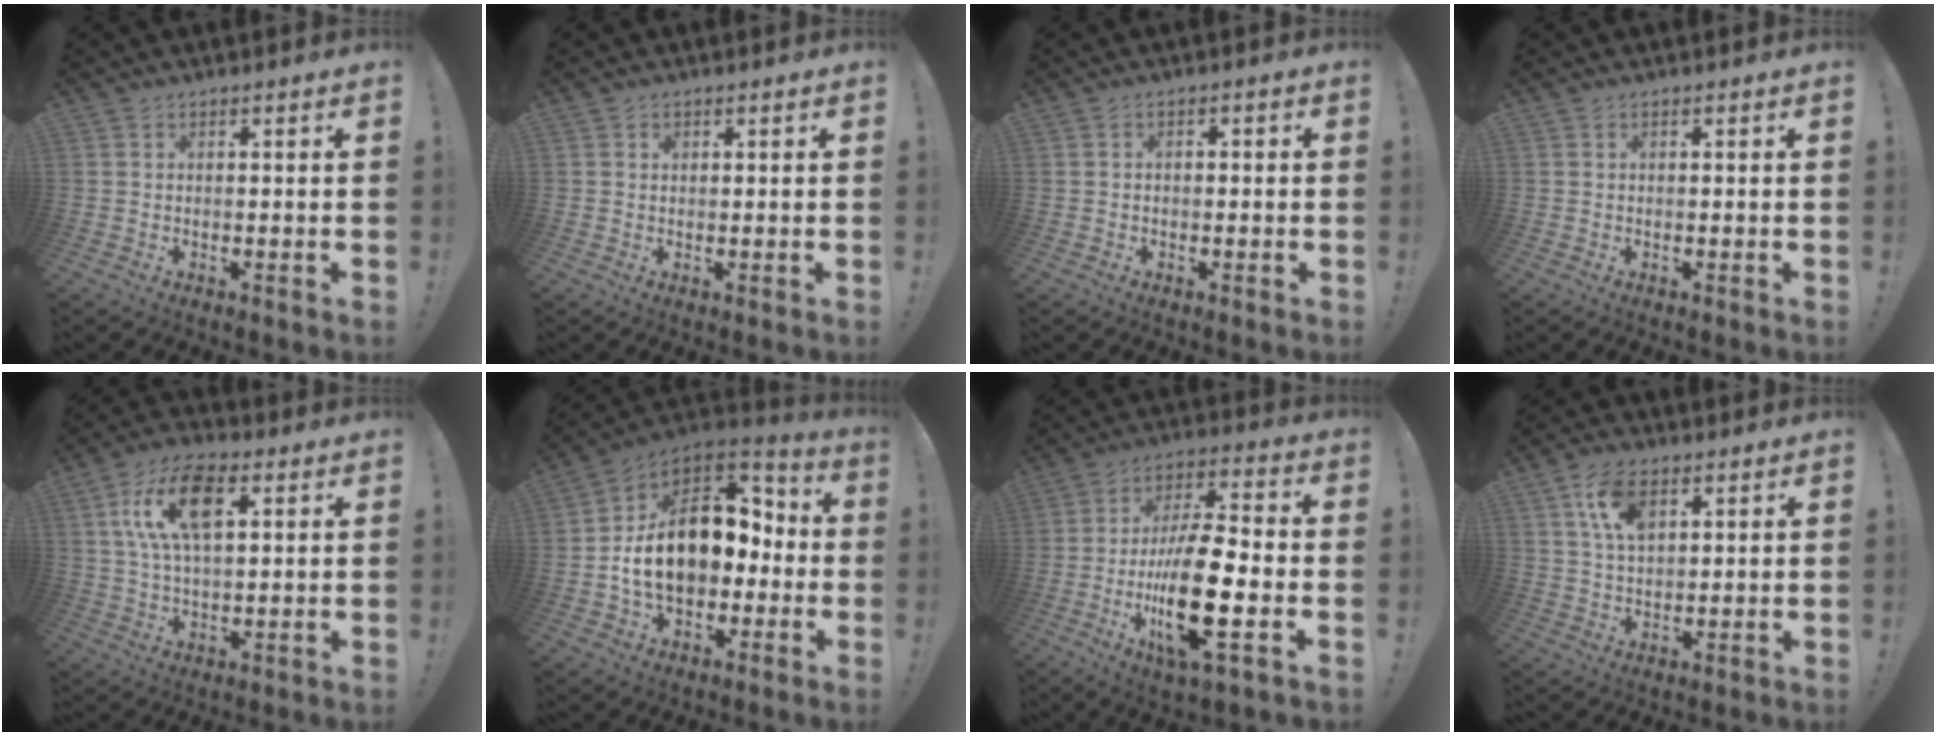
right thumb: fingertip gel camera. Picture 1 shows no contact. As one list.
[{"total": 1.0, "force": [0.5, 0.8, 0.1], "torque": [-0.001, 0.001, 0.009]}, {"total": 1.3, "force": [-1.0, 0.6, 0.5], "torque": [-0.007, 0.005, -0.018]}, {"total": 0.0}, {"total": 14.5, "force": [4.8, 7.7, 11.4], "torque": [-0.191, 0.005, 0.087]}, {"total": 20.9, "force": [0.2, 14.1, 15.4], "torque": [-0.244, 0.008, 0.016]}, {"total": 20.4, "force": [-5.3, 6.4, 18.6], "torque": [-0.353, 0.009, -0.087]}, {"total": 9.5, "force": [4.4, 5.3, 6.6], "torque": [-0.125, -0.004, 0.082]}]